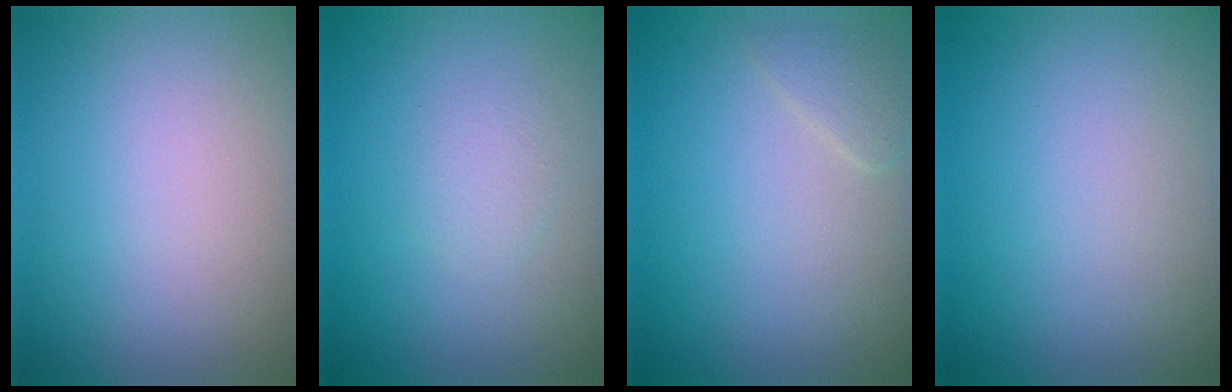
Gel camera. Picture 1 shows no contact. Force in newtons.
{"total": 1.2, "press": 1.2, "slide": 0.0}
{"total": 1.2, "press": 1.2, "slide": 0.0}
{"total": 0.0}